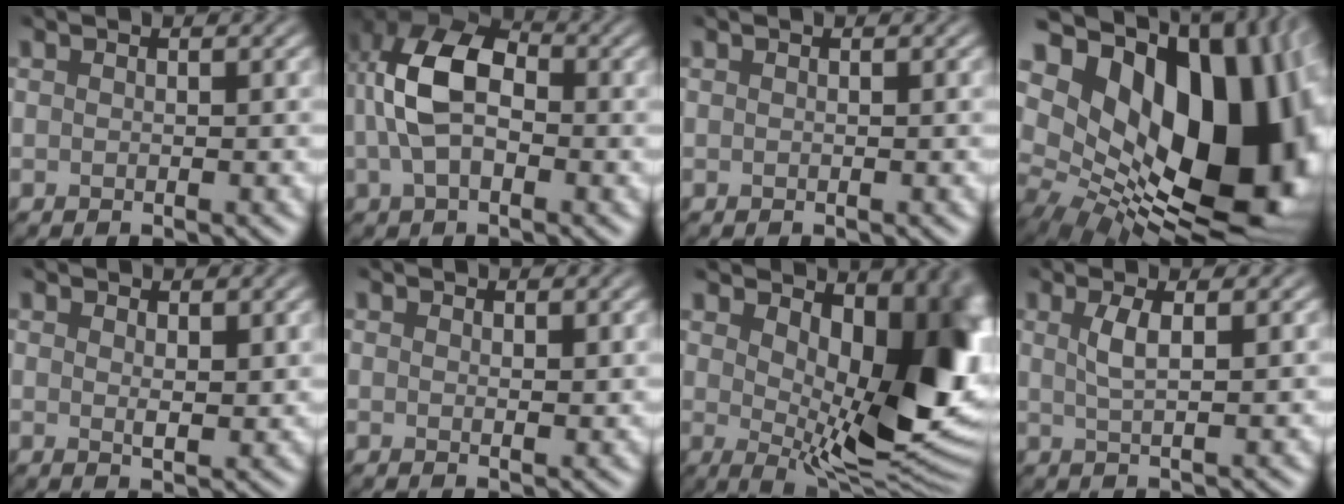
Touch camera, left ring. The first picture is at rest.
{"total": 7.7, "force": [-0.6, 4.8, 5.9], "torque": [-0.124, 0.009, -0.029]}
{"total": 0.0}
{"total": 20.1, "force": [2.7, 12.5, 15.5], "torque": [-0.247, -0.011, 0.085]}
{"total": 1.7, "force": [1.2, 0.8, 0.9], "torque": [-0.016, -0.009, 0.018]}
{"total": 0.9, "force": [0.7, 0.4, 0.3], "torque": [-0.002, -0.003, 0.012]}
{"total": 12.3, "force": [2.5, 6.0, 10.4], "torque": [-0.111, -0.020, 0.041]}
{"total": 1.7, "force": [0.1, 0.3, 1.6], "torque": [-0.027, -0.008, -0.001]}